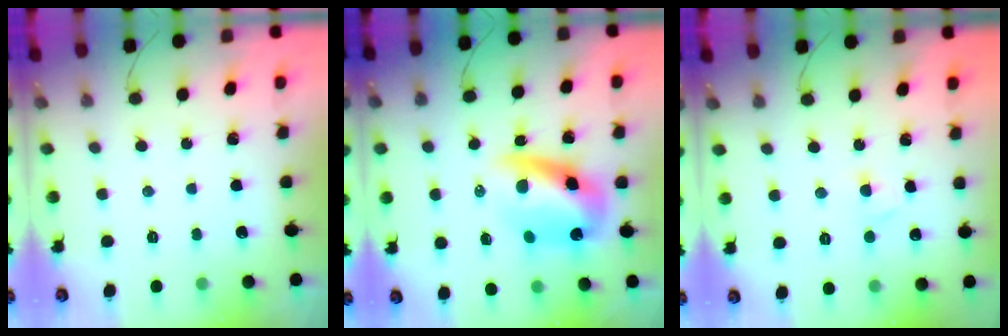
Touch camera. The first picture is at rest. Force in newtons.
{"total": 10.3, "press": 9.9, "slide": 2.8}
{"total": 2.4, "press": 2.1, "slide": 1.1}